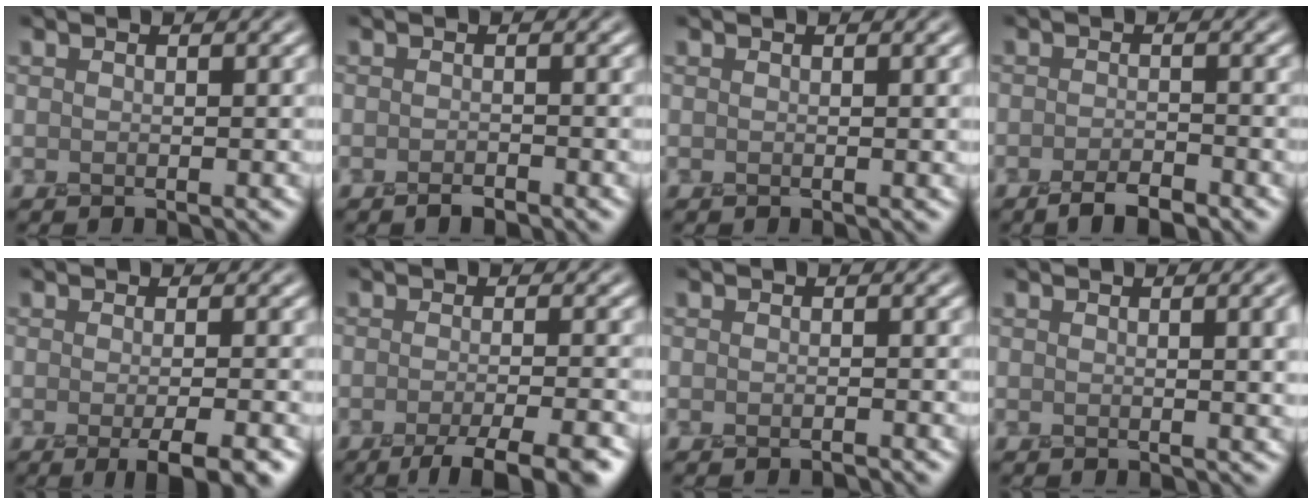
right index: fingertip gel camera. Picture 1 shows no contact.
{"total": 1.1, "force": [-1.0, 0.2, 0.2], "torque": [-0.003, -0.001, -0.017]}
{"total": 1.2, "force": [0.4, 0.3, 1.0], "torque": [-0.011, 0.000, 0.008]}
{"total": 2.3, "force": [-1.9, 0.5, 1.1], "torque": [-0.018, 0.000, -0.036]}
{"total": 3.8, "force": [-1.4, 0.8, 3.4], "torque": [-0.038, -0.003, -0.021]}
{"total": 5.6, "force": [-3.7, 1.1, 4.0], "torque": [-0.045, -0.001, -0.059]}
{"total": 0.8, "force": [-0.8, 0.0, 0.2], "torque": [-0.004, -0.008, -0.014]}
{"total": 4.2, "force": [1.0, 1.7, 3.7], "torque": [-0.028, 0.005, 0.016]}